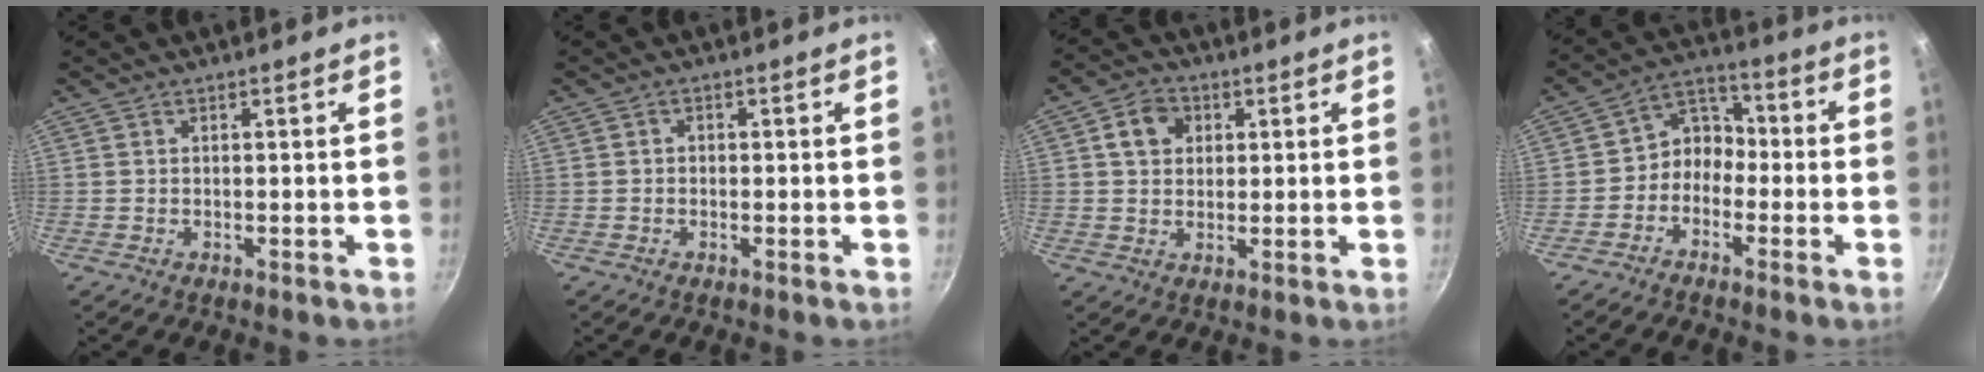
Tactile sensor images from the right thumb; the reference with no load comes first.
{"total": 1.0, "force": [-0.2, 0.9, 0.4], "torque": [-0.005, 0.004, -0.007]}
{"total": 6.4, "force": [1.9, 5.3, 3.2], "torque": [-0.032, 0.009, 0.024]}
{"total": 6.7, "force": [-2.3, 5.4, 3.1], "torque": [-0.019, 0.045, -0.062]}